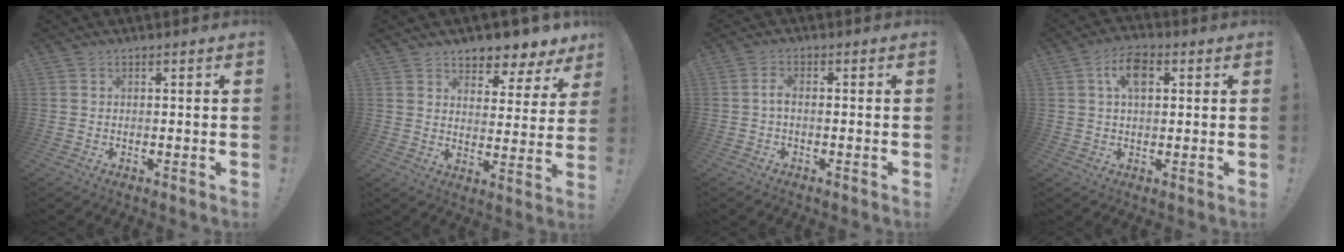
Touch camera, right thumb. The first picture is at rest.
{"total": 6.5, "force": [5.8, 2.6, 1.5], "torque": [-0.018, -0.059, 0.104]}
{"total": 2.4, "force": [-0.7, 0.8, 2.1], "torque": [-0.054, 0.007, -0.014]}
{"total": 7.7, "force": [2.5, 4.3, 5.9], "torque": [-0.094, 0.005, 0.043]}